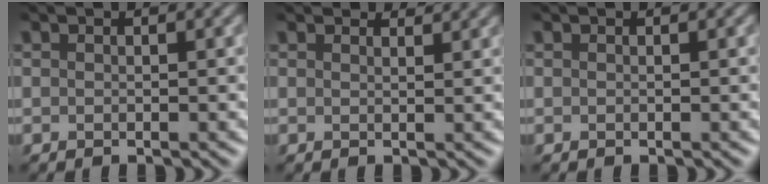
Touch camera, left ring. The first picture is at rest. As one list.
[{"total": 2.6, "force": [2.5, 0.2, 0.5], "torque": [-0.017, 0.002, 0.029]}, {"total": 0.0}]